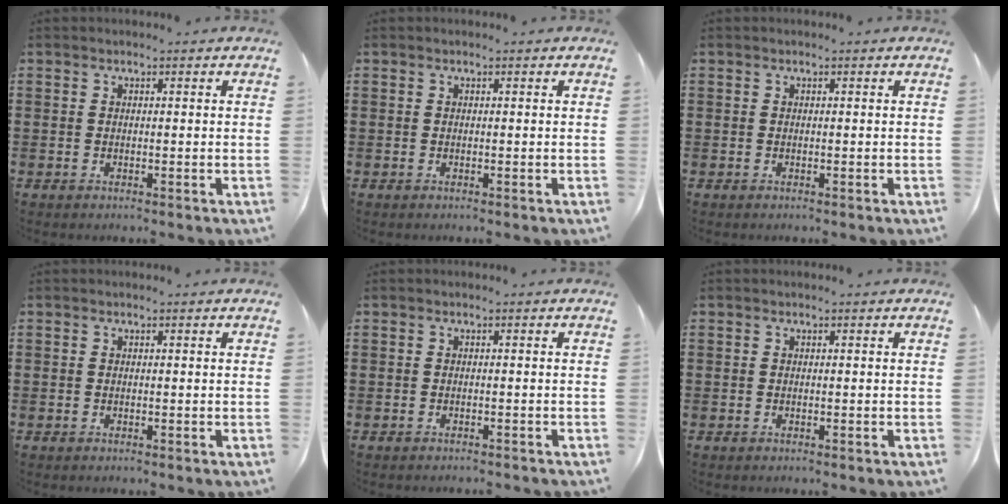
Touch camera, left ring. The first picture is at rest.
{"total": 0.0}
{"total": 0.0}
{"total": 0.0}
{"total": 0.6, "force": [-0.6, 0.0, 0.1], "torque": [-0.005, -0.002, -0.012]}
{"total": 0.0}